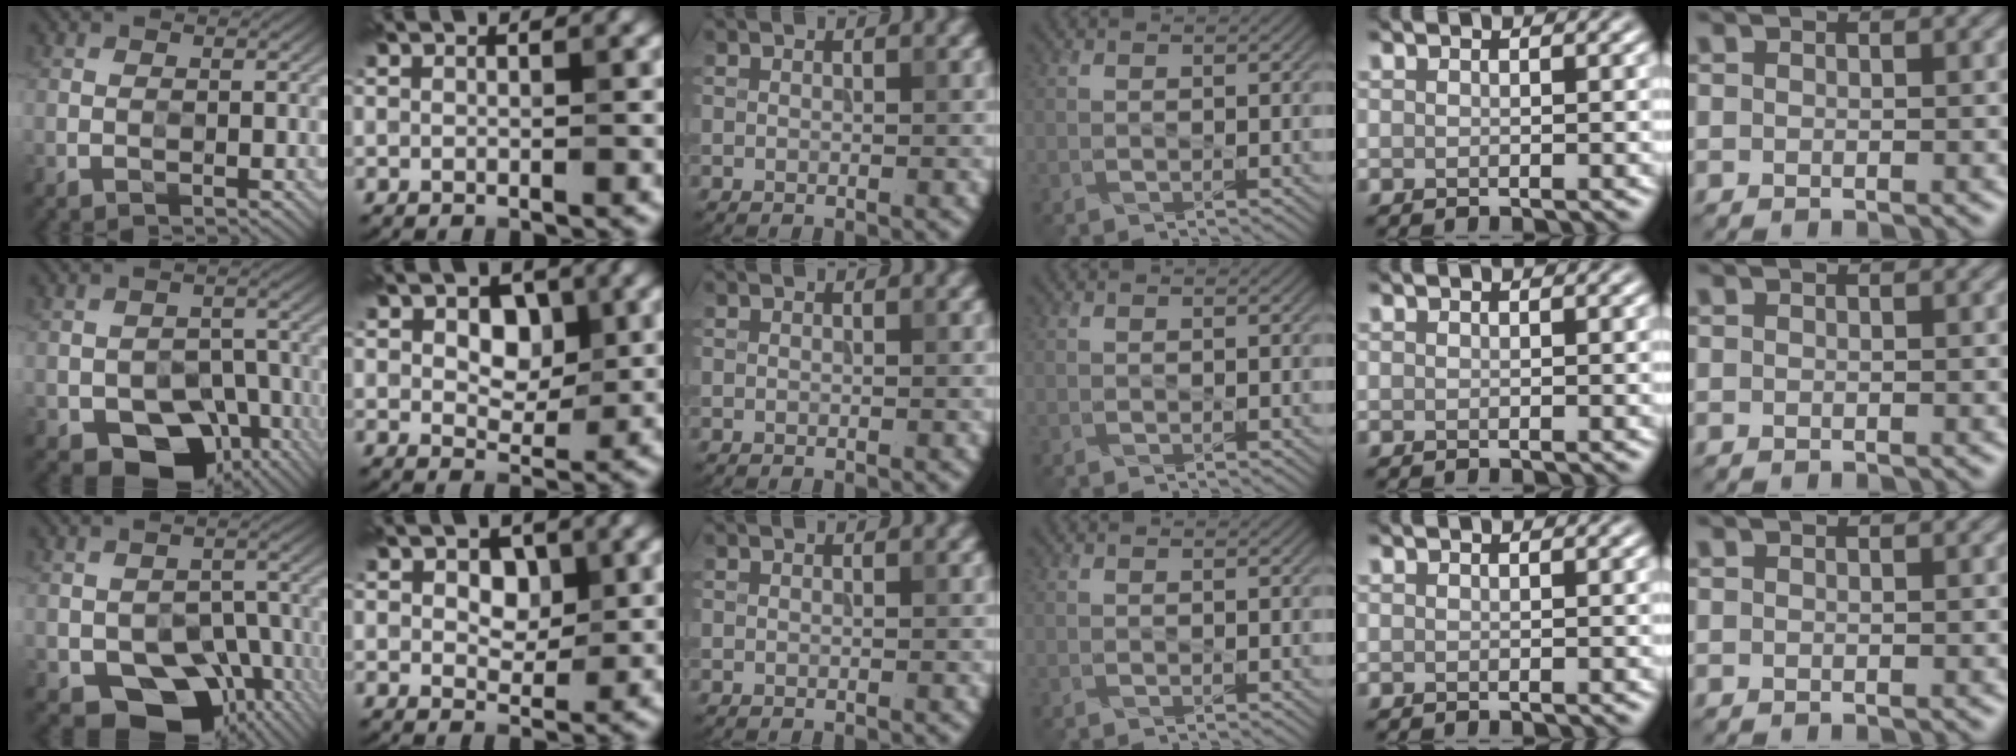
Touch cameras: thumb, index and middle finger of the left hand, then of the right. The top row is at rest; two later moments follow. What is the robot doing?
{"motion": "press", "object": "stopwatch"}